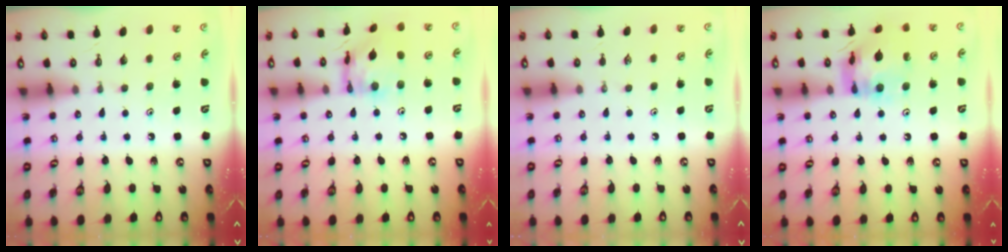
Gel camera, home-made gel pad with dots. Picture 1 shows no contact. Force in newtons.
{"total": 12.5, "press": 12.5, "slide": 1.1}
{"total": 0.0}
{"total": 13.8, "press": 13.7, "slide": 1.7}